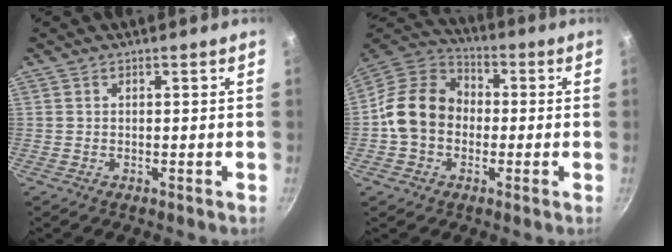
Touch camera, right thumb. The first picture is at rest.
{"total": 13.9, "force": [-1.3, 11.1, 8.2], "torque": [-0.109, 0.035, -0.044]}